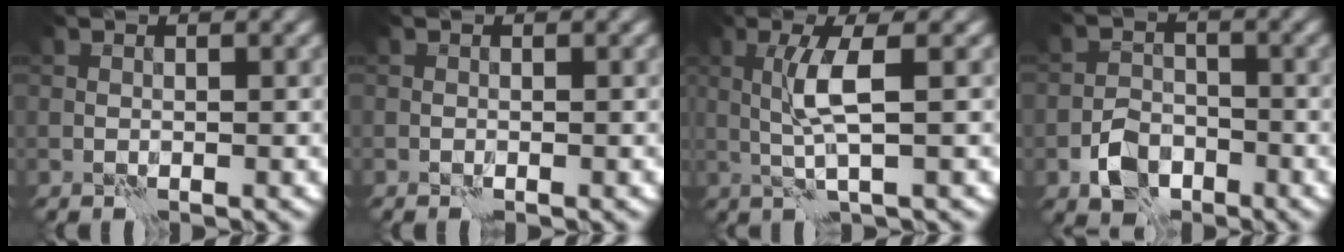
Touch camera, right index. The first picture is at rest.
{"total": 0.0}
{"total": 3.6, "force": [0.4, 0.4, 3.5], "torque": [-0.077, 0.005, 0.011]}
{"total": 3.9, "force": [-2.2, 2.6, 1.9], "torque": [-0.029, 0.001, -0.046]}